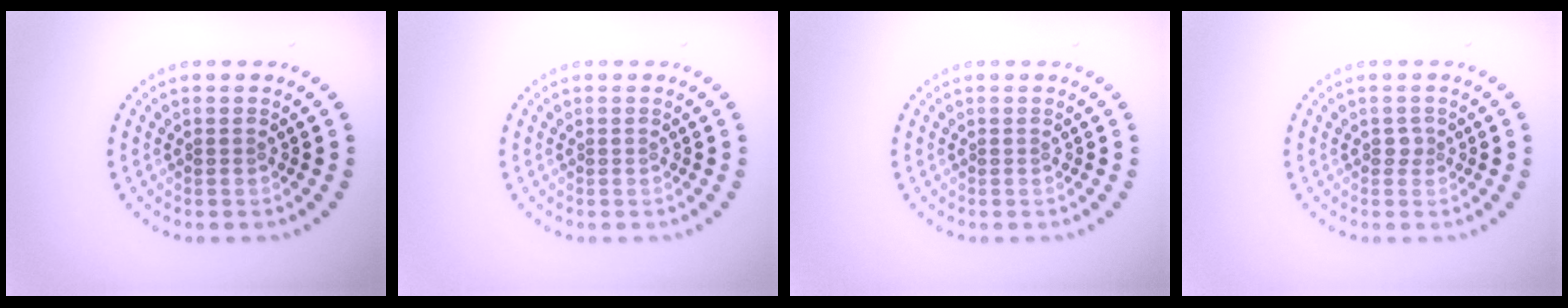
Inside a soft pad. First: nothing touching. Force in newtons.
{"total": 0.0}
{"total": 0.0}
{"total": 0.9, "press": 0.6, "slide": 0.6}